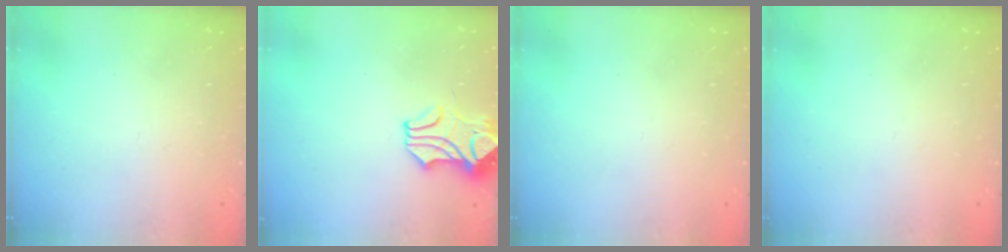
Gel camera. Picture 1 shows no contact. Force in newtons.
{"total": 2.4, "press": 2.2, "slide": 1.1}
{"total": 0.0}
{"total": 0.0}